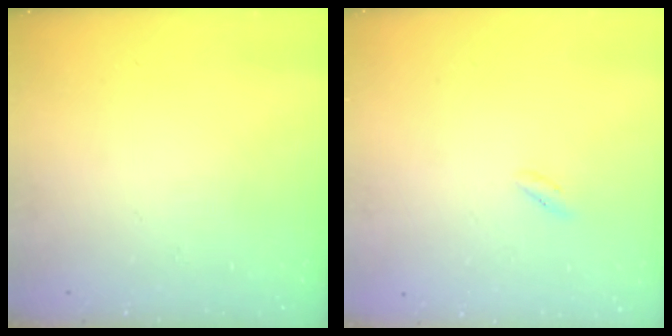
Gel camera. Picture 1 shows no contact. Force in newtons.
{"total": 0.6, "press": 0.0, "slide": 0.6}